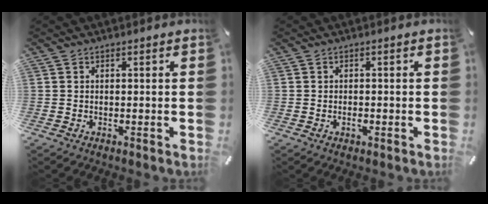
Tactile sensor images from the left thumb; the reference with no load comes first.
{"total": 1.4, "force": [-0.5, 0.8, 1.1], "torque": [-0.021, 0.001, -0.009]}